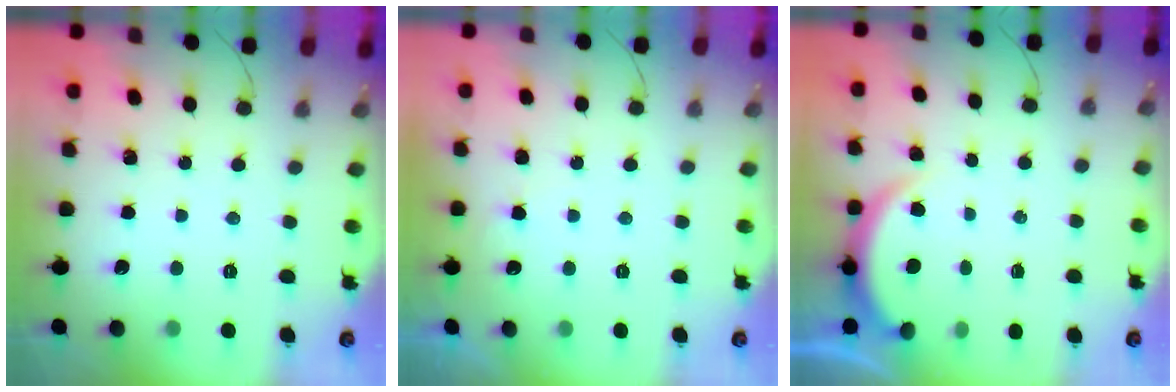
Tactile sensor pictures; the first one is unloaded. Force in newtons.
{"total": 3.0, "press": 3.0, "slide": 0.0}
{"total": 2.9, "press": 2.8, "slide": 0.5}